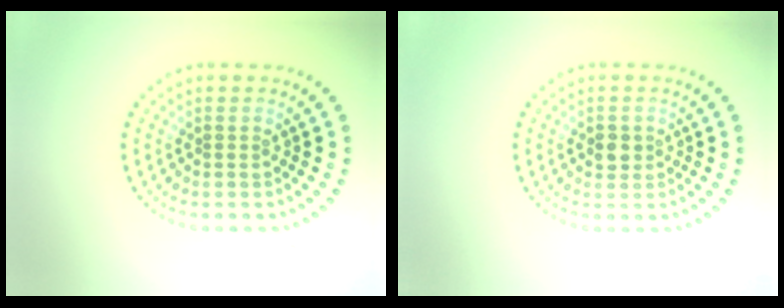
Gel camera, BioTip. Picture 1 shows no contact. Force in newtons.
{"total": 1.5, "press": 1.4, "slide": 0.5}